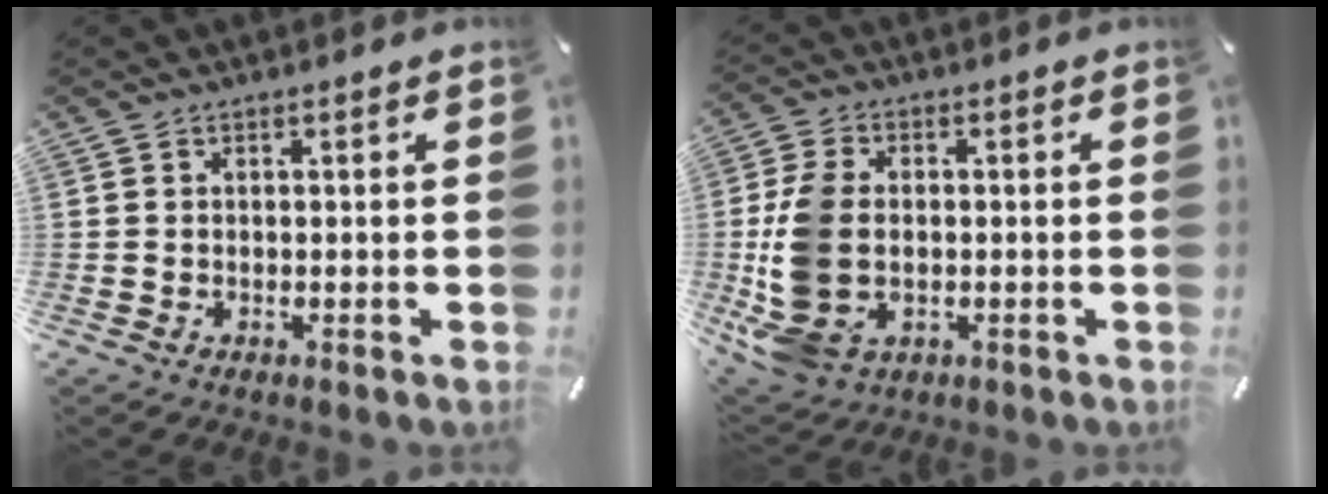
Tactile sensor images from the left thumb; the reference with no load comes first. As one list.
[{"total": 13.1, "force": [-1.2, 9.7, 8.7], "torque": [-0.217, 0.008, -0.020]}]